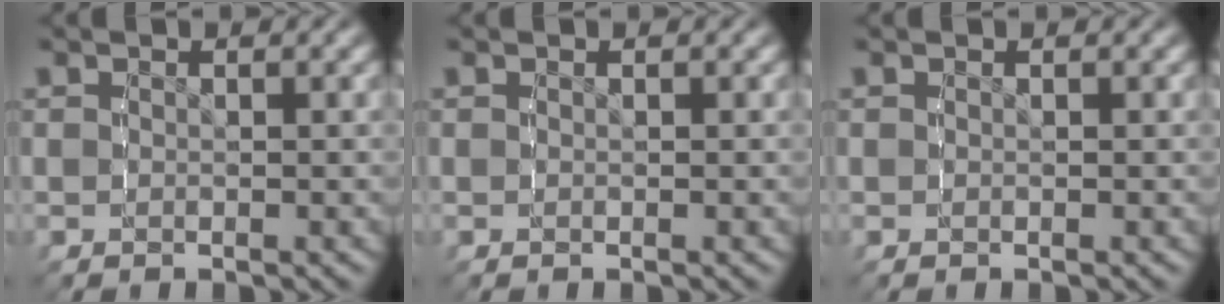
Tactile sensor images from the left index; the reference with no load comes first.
{"total": 0.0}
{"total": 0.0}